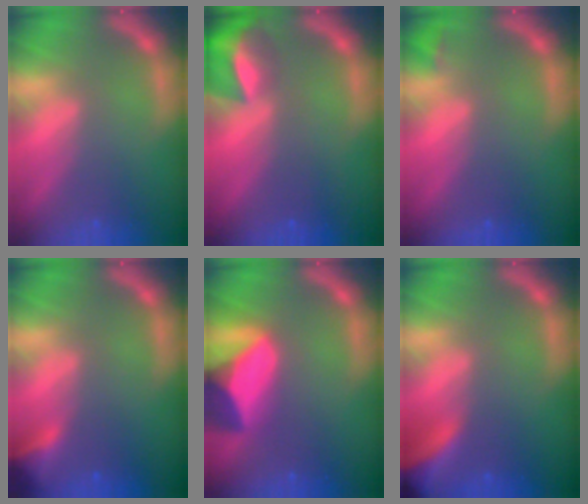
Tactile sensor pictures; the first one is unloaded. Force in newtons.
{"total": 6.4}
{"total": 0.9}
{"total": 2.9}
{"total": 10.0}
{"total": 8.4}